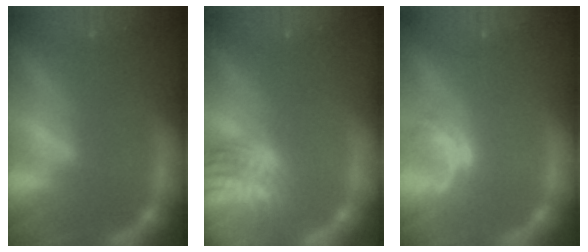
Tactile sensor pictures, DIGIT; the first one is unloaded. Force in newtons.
{"total": 10.1}
{"total": 2.0}